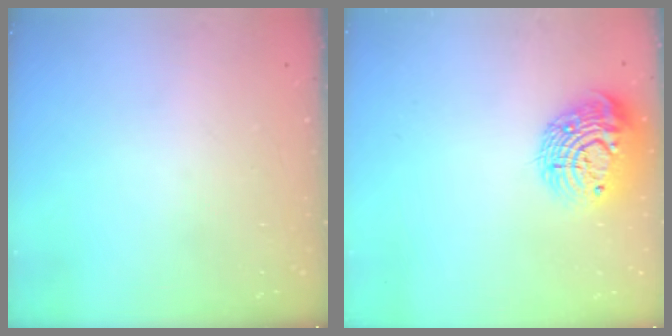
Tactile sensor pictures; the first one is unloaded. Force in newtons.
{"total": 14.3, "press": 14.3, "slide": 0.7}